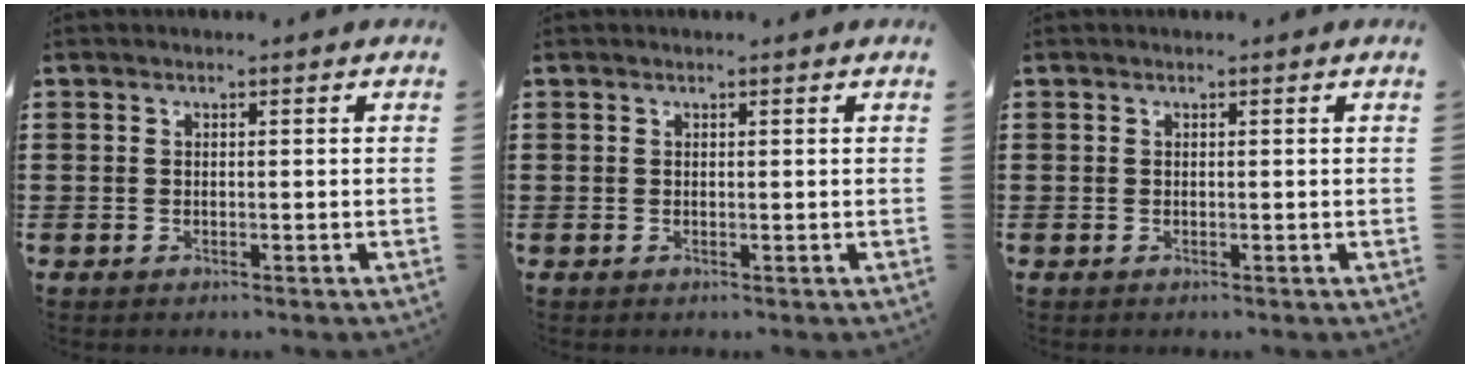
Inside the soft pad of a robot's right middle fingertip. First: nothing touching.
{"total": 0.0}
{"total": 0.0}